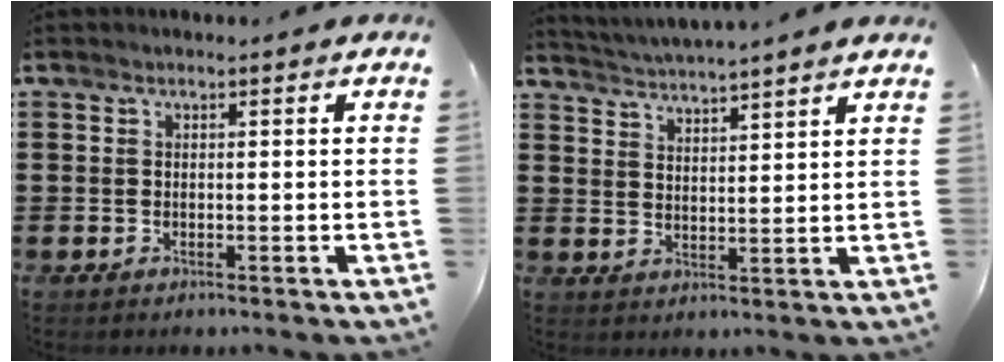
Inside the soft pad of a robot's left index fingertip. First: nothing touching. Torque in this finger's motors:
{"motor_torque": [2.14, 0.00, 0.43, 0.15]}